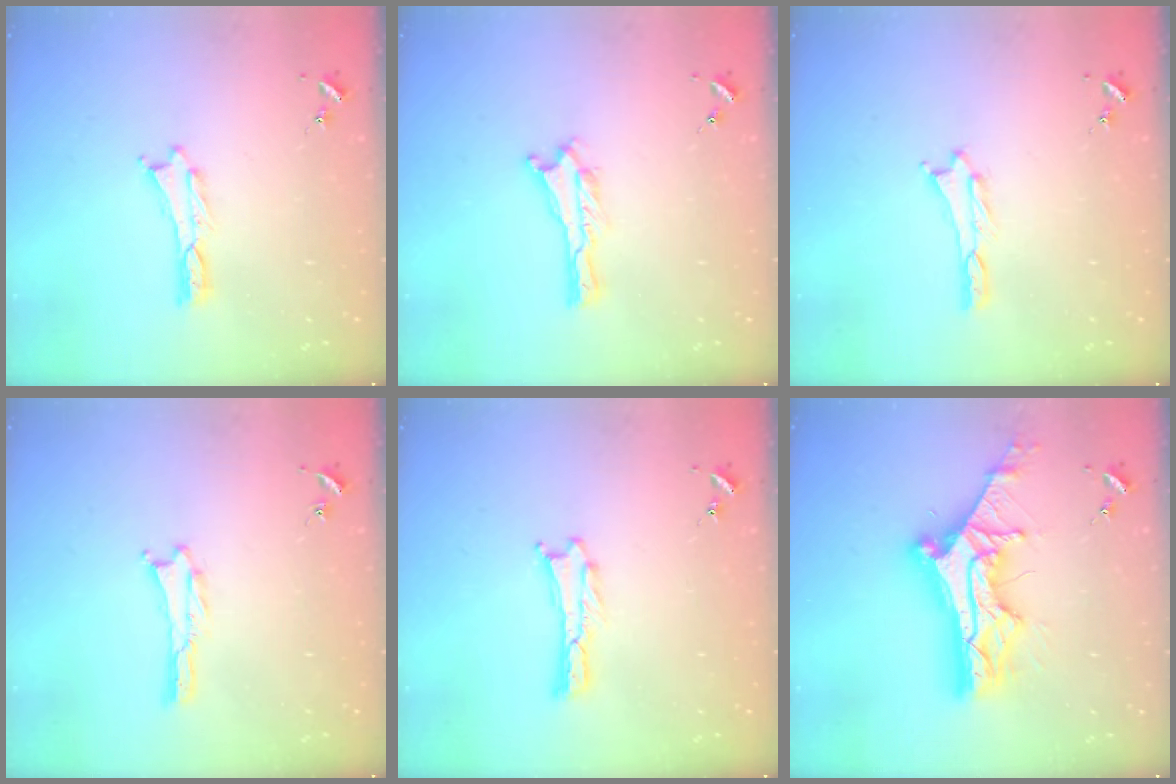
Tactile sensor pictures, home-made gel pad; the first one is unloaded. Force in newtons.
{"total": 0.0}
{"total": 0.0}
{"total": 0.0}
{"total": 0.0}
{"total": 12.8, "press": 12.7, "slide": 1.1}